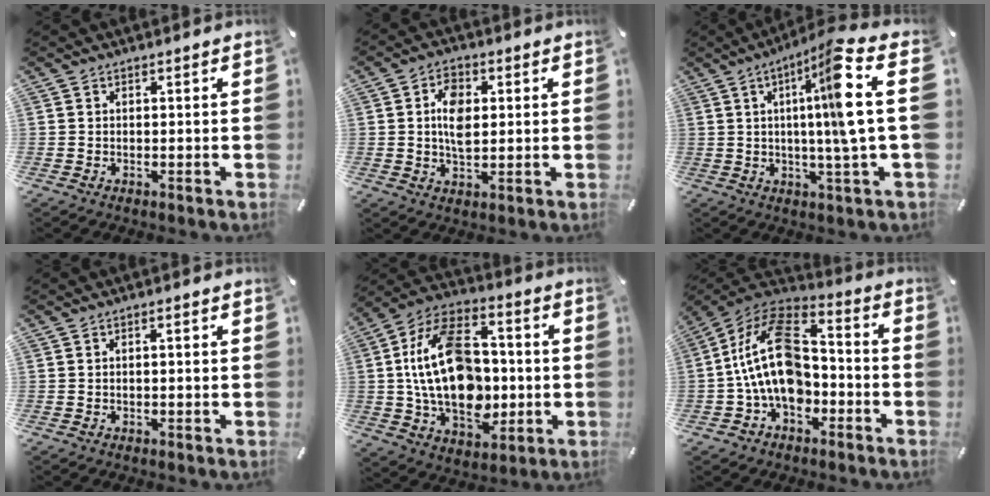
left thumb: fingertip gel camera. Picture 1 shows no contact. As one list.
[{"total": 7.6, "force": [1.1, 4.8, 5.8], "torque": [-0.109, 0.000, 0.011]}, {"total": 14.4, "force": [3.5, -0.6, 13.9], "torque": [-0.234, -0.015, 0.036]}, {"total": 1.0, "force": [-0.2, 0.3, 0.9], "torque": [-0.017, 0.000, -0.004]}, {"total": 21.9, "force": [-0.2, 14.7, 16.2], "torque": [-0.327, 0.005, -0.002]}, {"total": 19.5, "force": [-2.0, 13.4, 14.1], "torque": [-0.281, 0.018, -0.037]}]